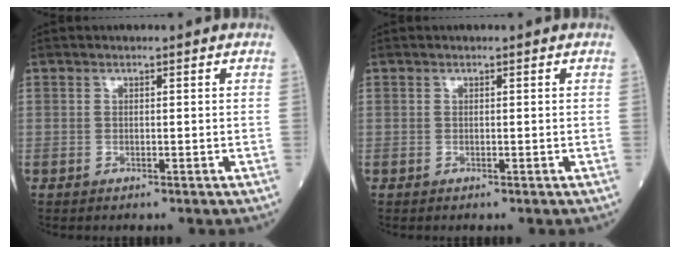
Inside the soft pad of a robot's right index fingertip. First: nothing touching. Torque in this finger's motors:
{"motor_torque": [0.03, 0.03, 0.00, -0.01]}